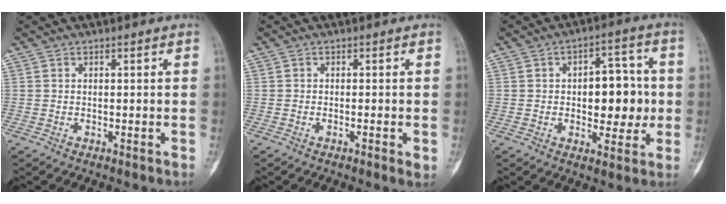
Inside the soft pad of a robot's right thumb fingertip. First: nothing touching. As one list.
[{"total": 1.8, "force": [-0.5, 0.4, 1.7], "torque": [-0.033, -0.005, -0.009]}, {"total": 11.6, "force": [-0.2, 6.8, 9.4], "torque": [-0.083, 0.017, 0.000]}]